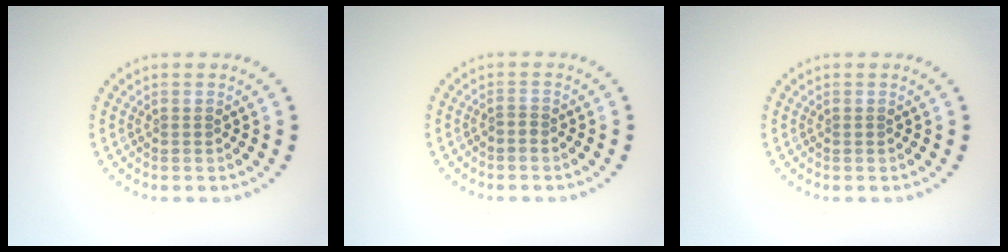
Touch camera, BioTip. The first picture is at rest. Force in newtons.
{"total": 0.5, "press": 0.3, "slide": 0.4}
{"total": 0.0}